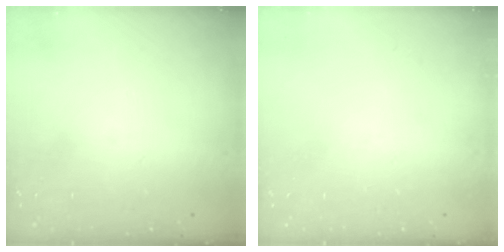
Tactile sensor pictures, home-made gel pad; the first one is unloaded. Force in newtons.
{"total": 0.0}